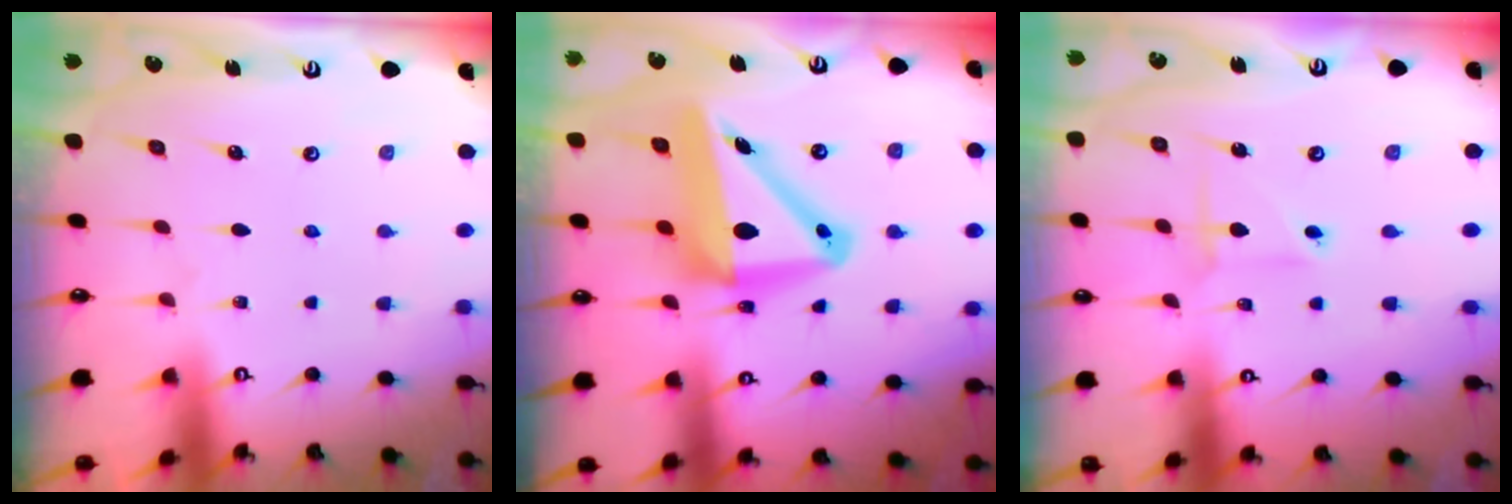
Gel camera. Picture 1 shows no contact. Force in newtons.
{"total": 12.7, "press": 12.4, "slide": 2.6}
{"total": 3.0, "press": 3.0, "slide": 0.3}